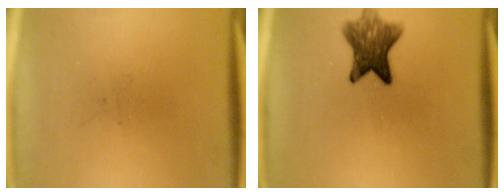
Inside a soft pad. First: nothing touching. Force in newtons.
{"total": 7.6}